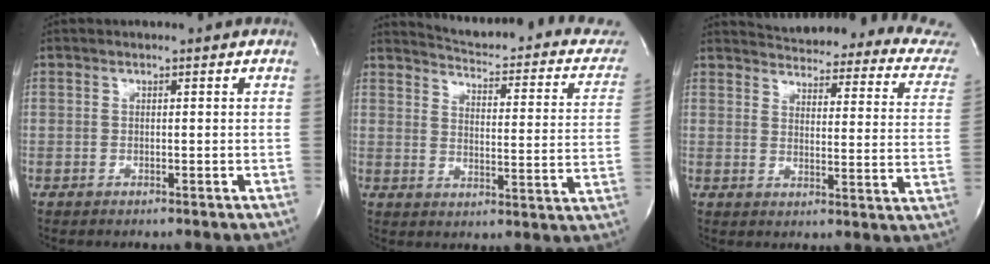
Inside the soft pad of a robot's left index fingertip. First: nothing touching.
{"total": 20.5, "force": [18.3, 4.5, 8.1], "torque": [-0.097, -0.045, 0.205]}
{"total": 24.5, "force": [23.2, 3.7, 7.0], "torque": [-0.090, -0.090, 0.254]}